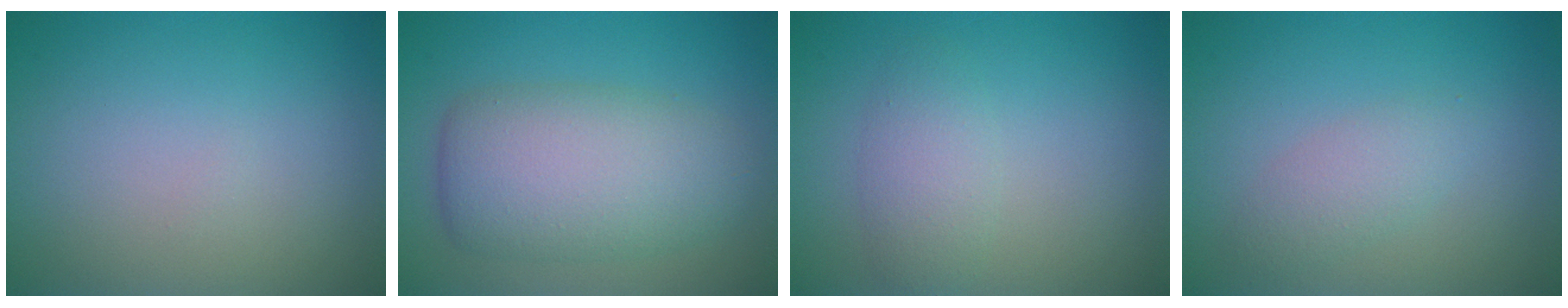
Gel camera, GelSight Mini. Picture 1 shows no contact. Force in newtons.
{"total": 7.5, "press": 7.5, "slide": 0.3}
{"total": 2.5, "press": 2.5, "slide": 0.2}
{"total": 2.0, "press": 2.0, "slide": 0.1}